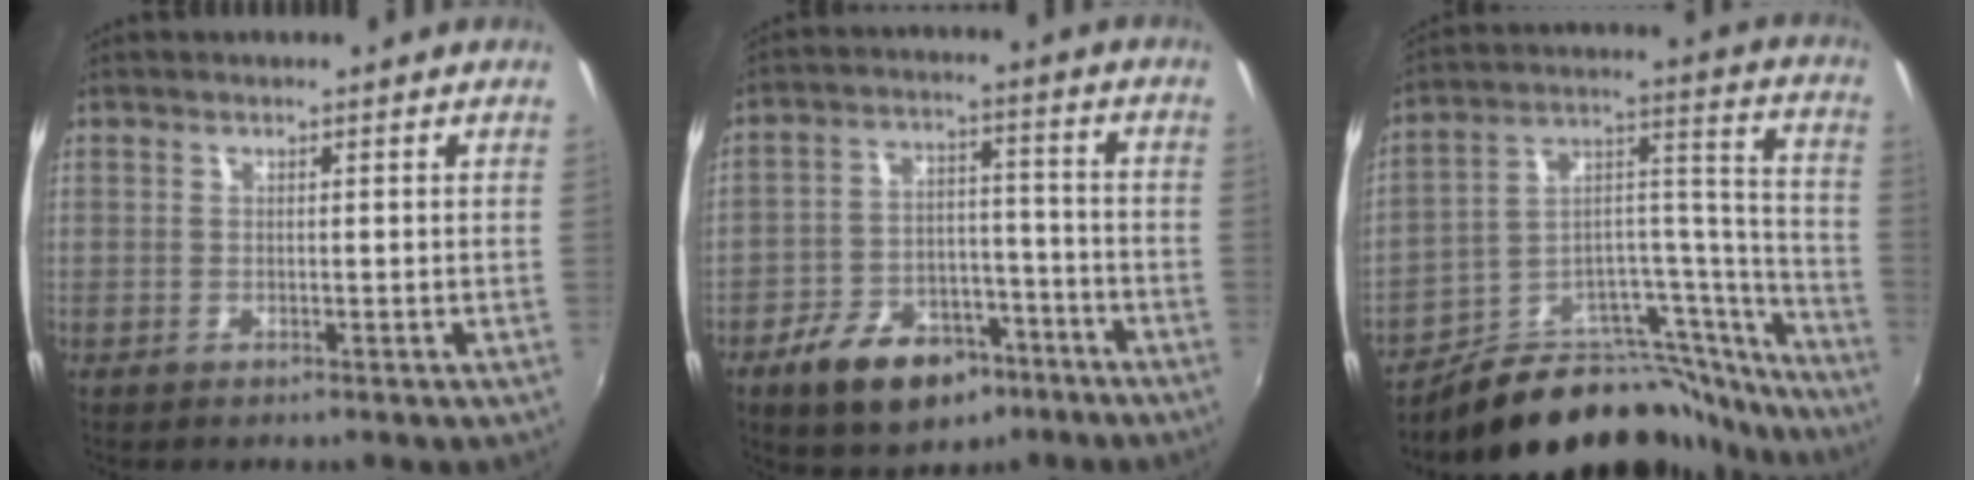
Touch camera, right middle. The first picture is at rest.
{"total": 14.5, "force": [-8.9, 8.5, 7.7], "torque": [-0.161, 0.013, -0.126]}
{"total": 23.4, "force": [-19.6, 8.6, 9.4], "torque": [-0.097, 0.074, -0.288]}